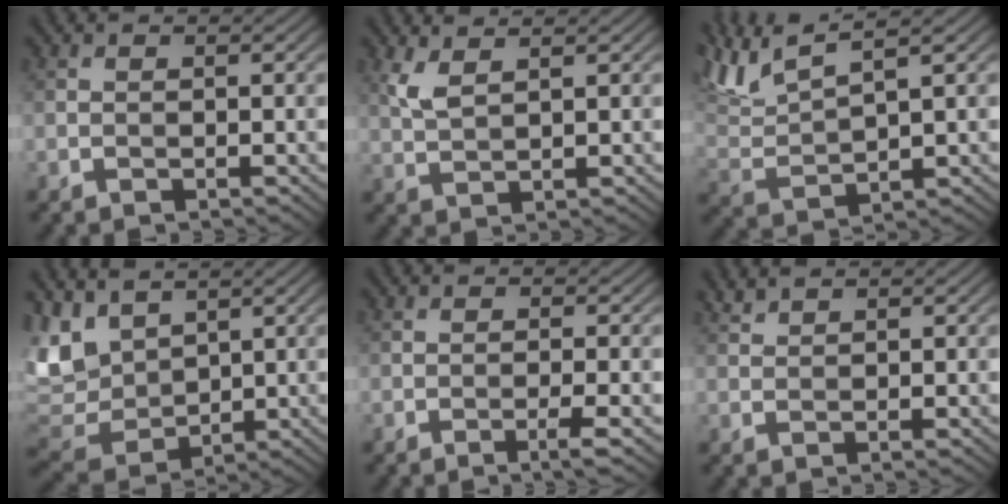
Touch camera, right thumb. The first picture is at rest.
{"total": 2.9, "force": [1.8, 0.9, 2.1], "torque": [-0.061, 0.002, 0.043]}
{"total": 9.2, "force": [6.2, 2.3, 6.4], "torque": [-0.153, 0.025, 0.122]}
{"total": 9.7, "force": [4.6, 6.3, 5.7], "torque": [-0.179, 0.002, 0.097]}
{"total": 2.2, "force": [-1.0, -0.1, 1.9], "torque": [-0.032, 0.007, -0.026]}
{"total": 1.4, "force": [1.4, 0.1, 0.3], "torque": [-0.012, 0.006, 0.032]}